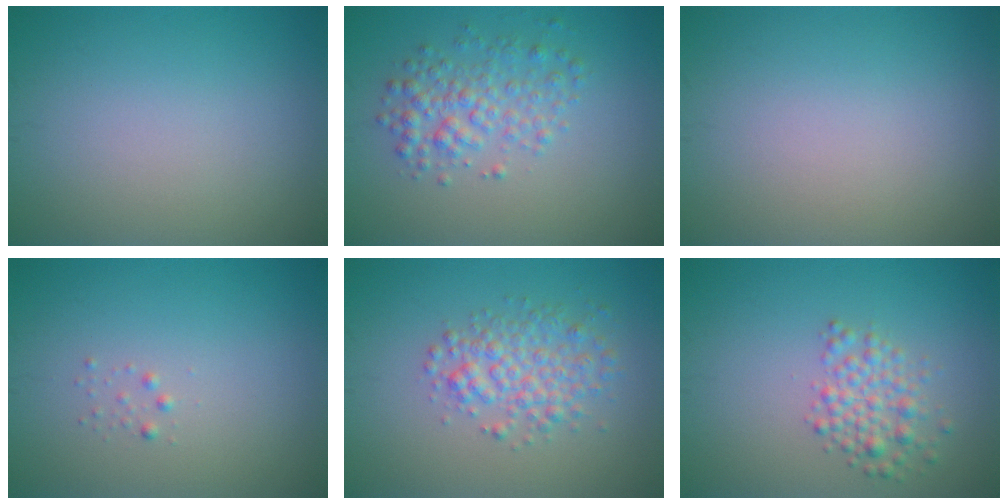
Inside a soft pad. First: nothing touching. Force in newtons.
{"total": 3.3, "press": 3.3, "slide": 0.1}
{"total": 0.0}
{"total": 0.6, "press": 0.6, "slide": 0.0}
{"total": 3.6, "press": 3.6, "slide": 0.1}
{"total": 2.8, "press": 2.8, "slide": 0.0}